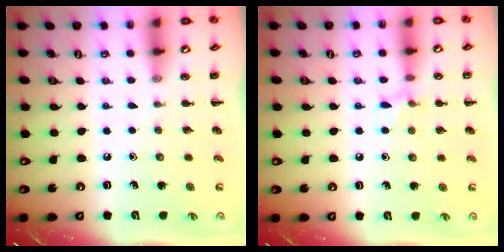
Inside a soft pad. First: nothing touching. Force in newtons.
{"total": 5.7, "press": 5.4, "slide": 1.8}